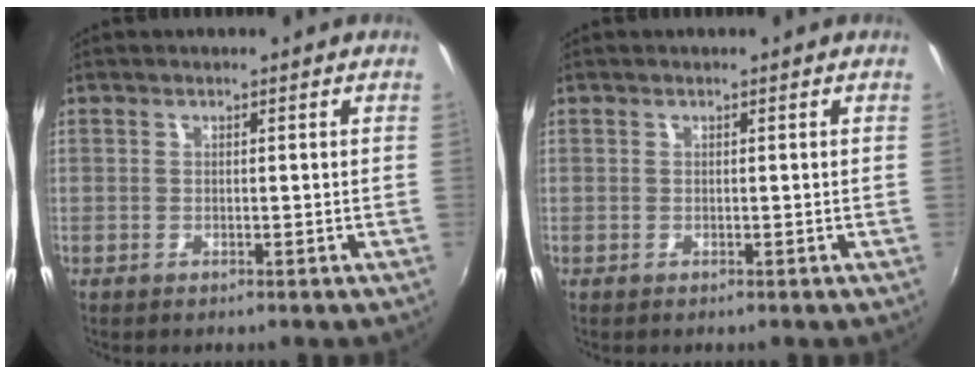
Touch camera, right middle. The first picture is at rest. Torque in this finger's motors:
{"motor_torque": [0.06, -0.02, 0.02, 0.00]}